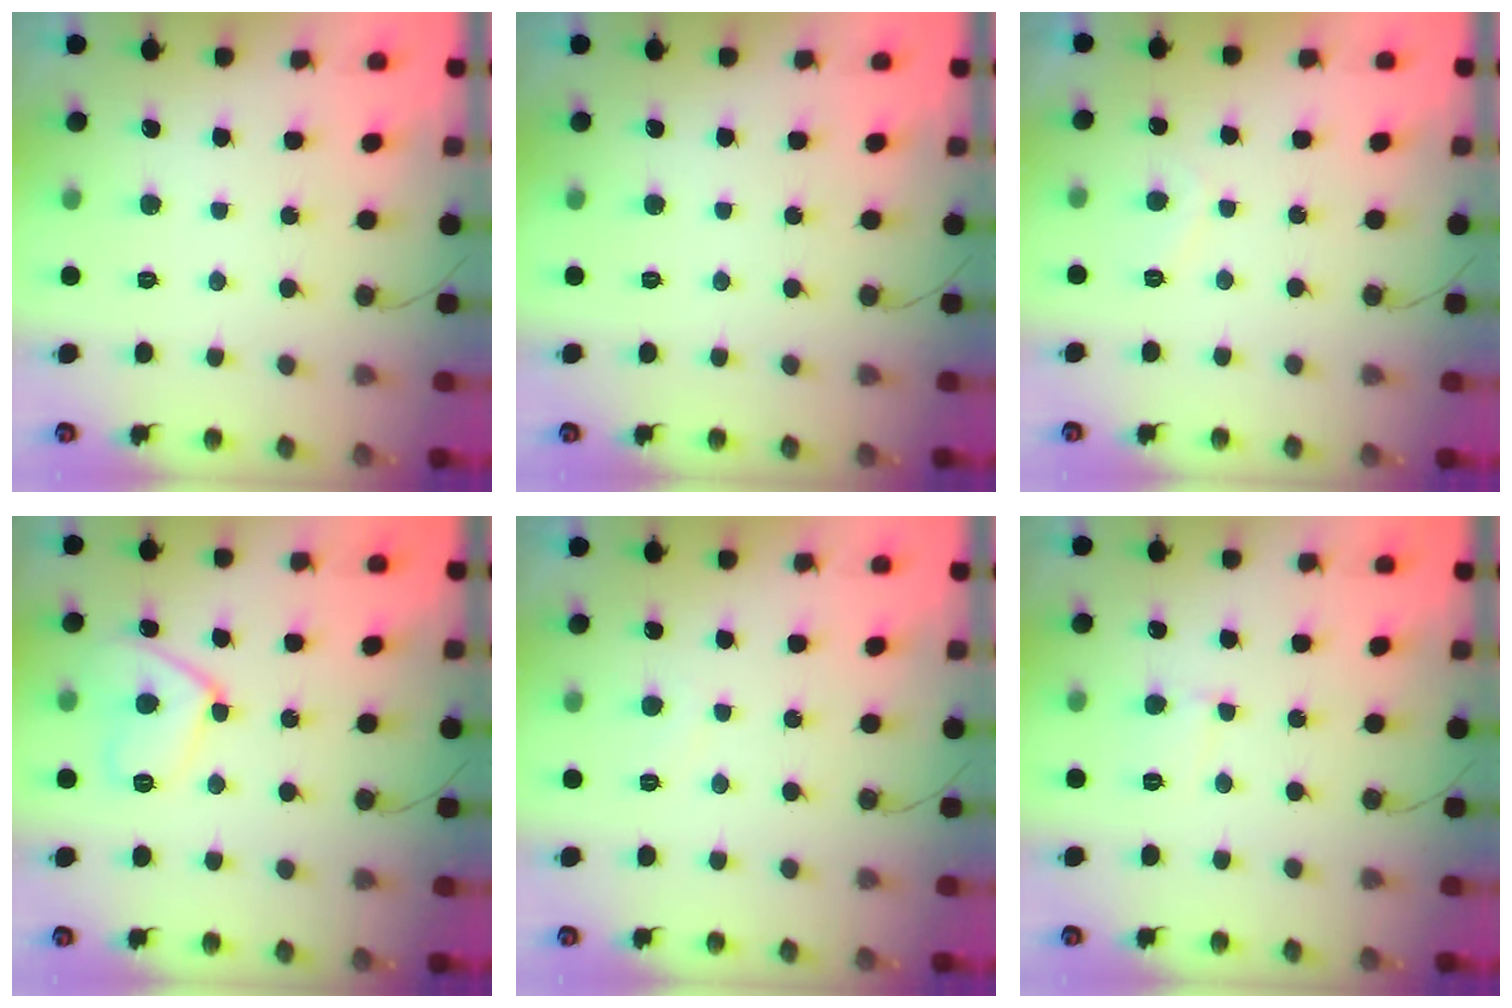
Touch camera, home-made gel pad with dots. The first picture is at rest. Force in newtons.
{"total": 0.0}
{"total": 0.9, "press": 0.7, "slide": 0.6}
{"total": 9.4, "press": 9.3, "slide": 0.8}
{"total": 1.6, "press": 1.6, "slide": 0.4}
{"total": 2.8, "press": 2.8, "slide": 0.2}